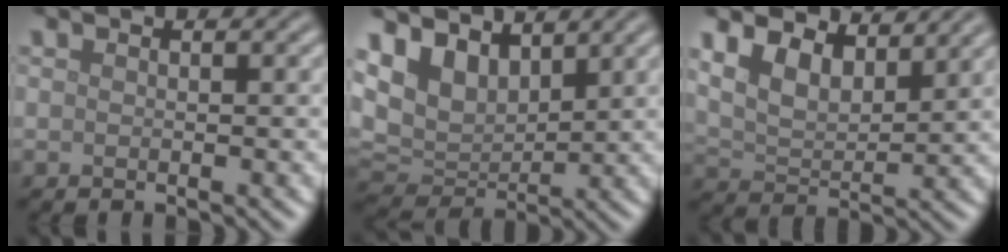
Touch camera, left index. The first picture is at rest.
{"total": 6.1, "force": [3.4, 4.0, 3.0], "torque": [-0.070, -0.003, 0.057]}
{"total": 6.0, "force": [3.8, 2.8, 3.6], "torque": [-0.080, 0.008, 0.054]}